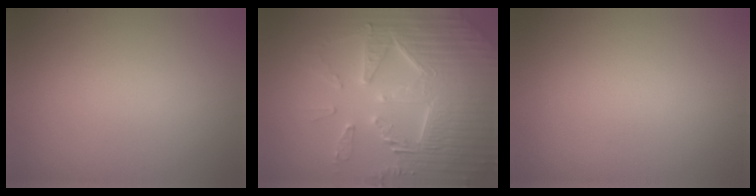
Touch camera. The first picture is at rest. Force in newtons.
{"total": 7.7, "press": 7.6, "slide": 1.5}
{"total": 0.0}